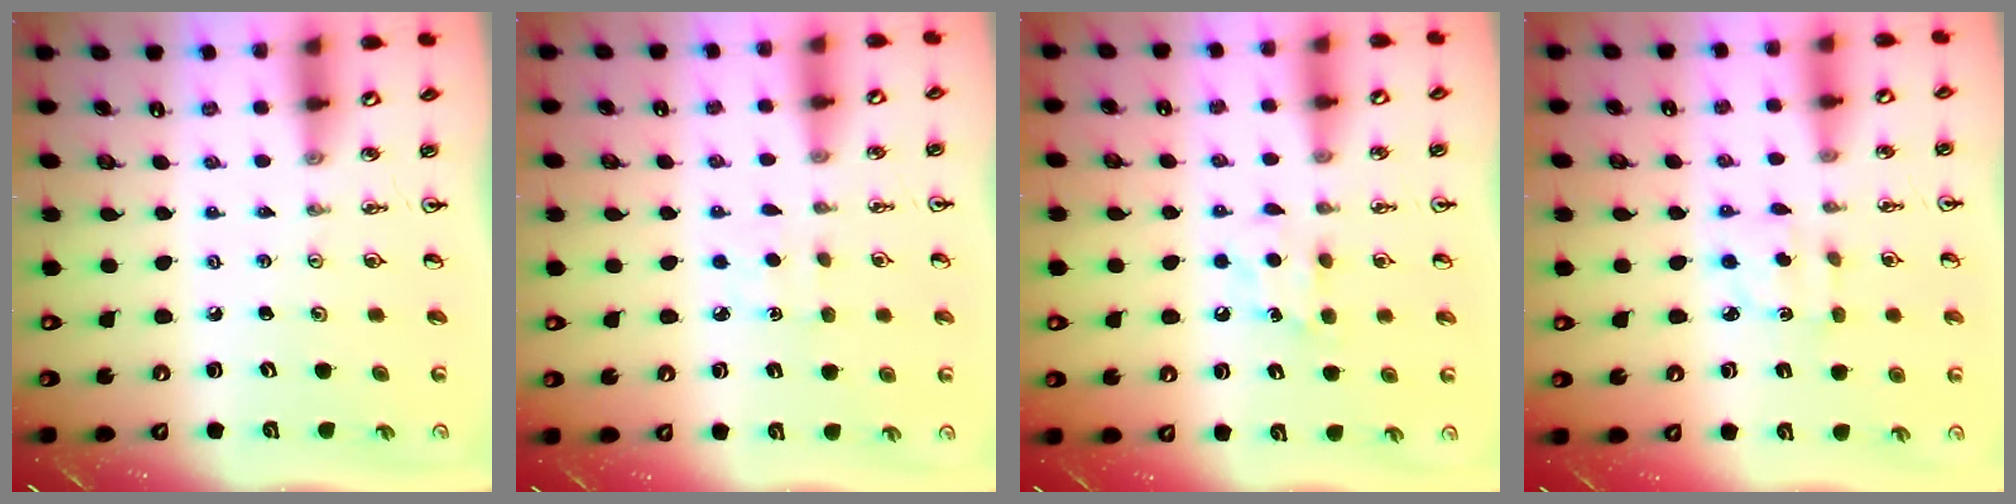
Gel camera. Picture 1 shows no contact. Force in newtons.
{"total": 2.4, "press": 2.4, "slide": 0.3}
{"total": 5.9, "press": 5.9, "slide": 0.7}
{"total": 2.9, "press": 2.8, "slide": 0.7}